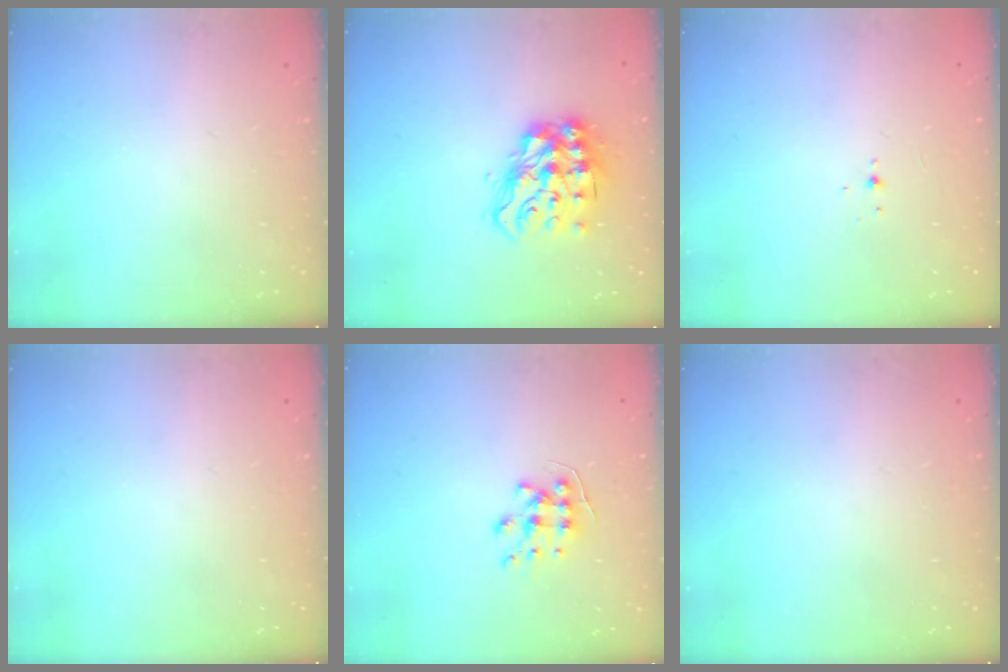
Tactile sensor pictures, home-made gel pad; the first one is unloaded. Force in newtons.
{"total": 14.8, "press": 14.7, "slide": 1.2}
{"total": 2.0, "press": 1.9, "slide": 0.8}
{"total": 0.0}
{"total": 7.8, "press": 7.8, "slide": 0.7}
{"total": 0.0}